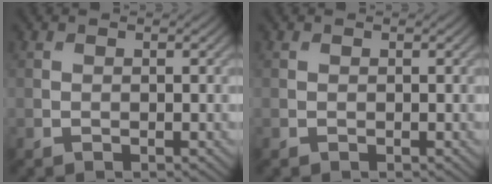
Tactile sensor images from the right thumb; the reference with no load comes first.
{"total": 0.0}